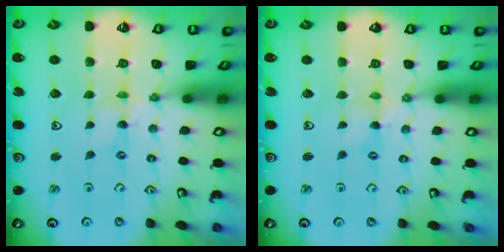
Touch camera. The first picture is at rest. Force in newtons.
{"total": 0.0}